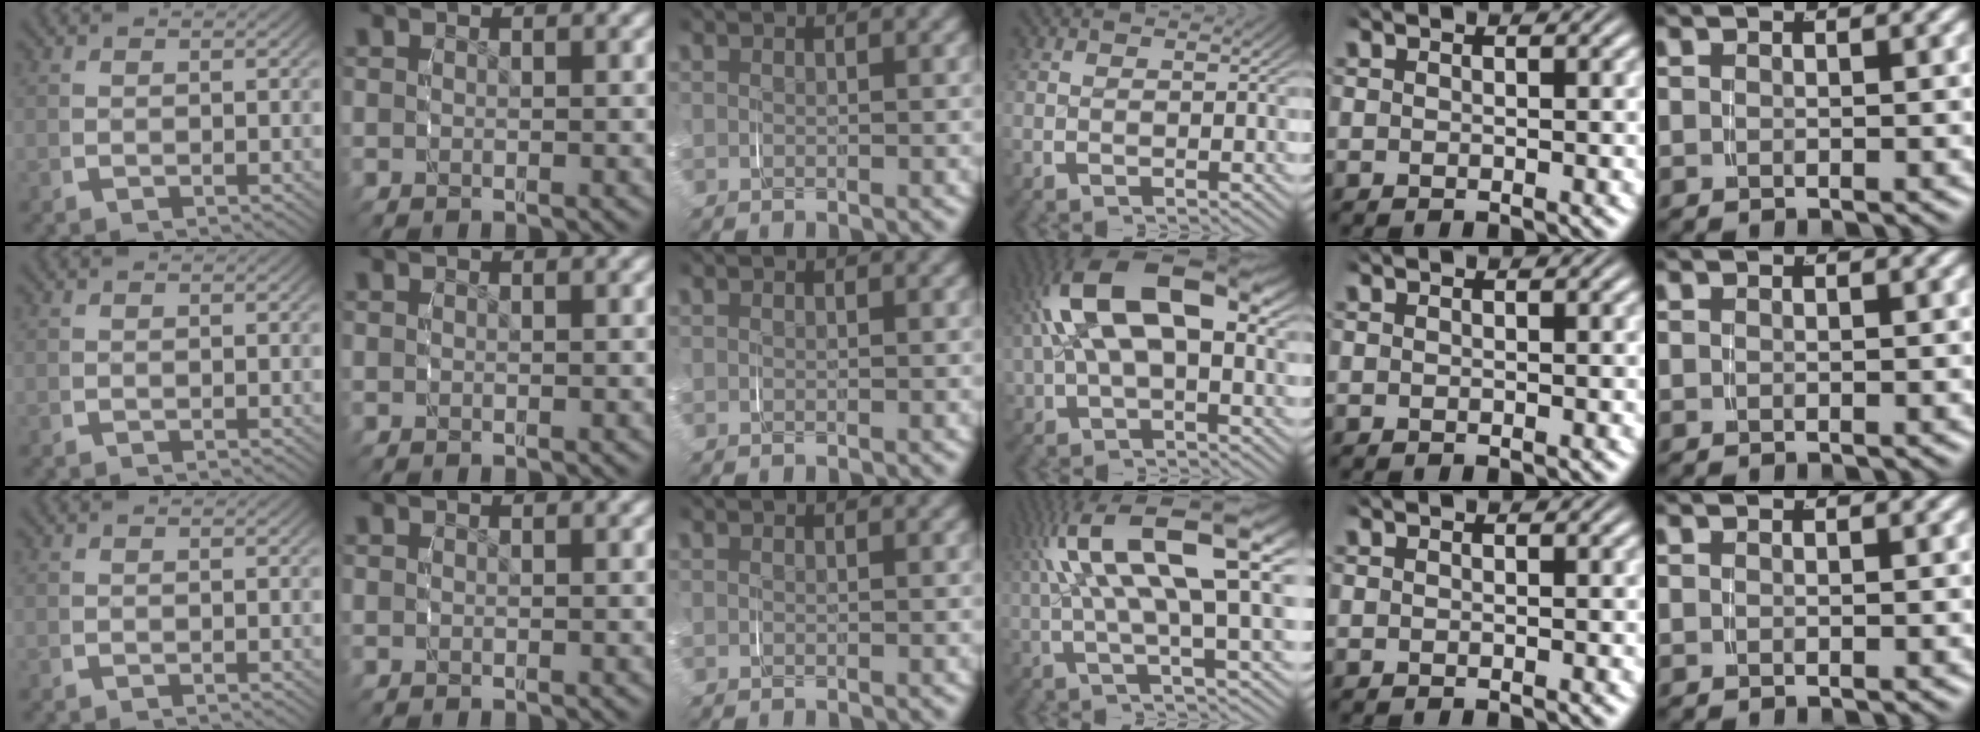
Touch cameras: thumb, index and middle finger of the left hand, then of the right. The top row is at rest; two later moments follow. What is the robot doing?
{"motion": "grasp_and_lifting", "object": "glasses case"}